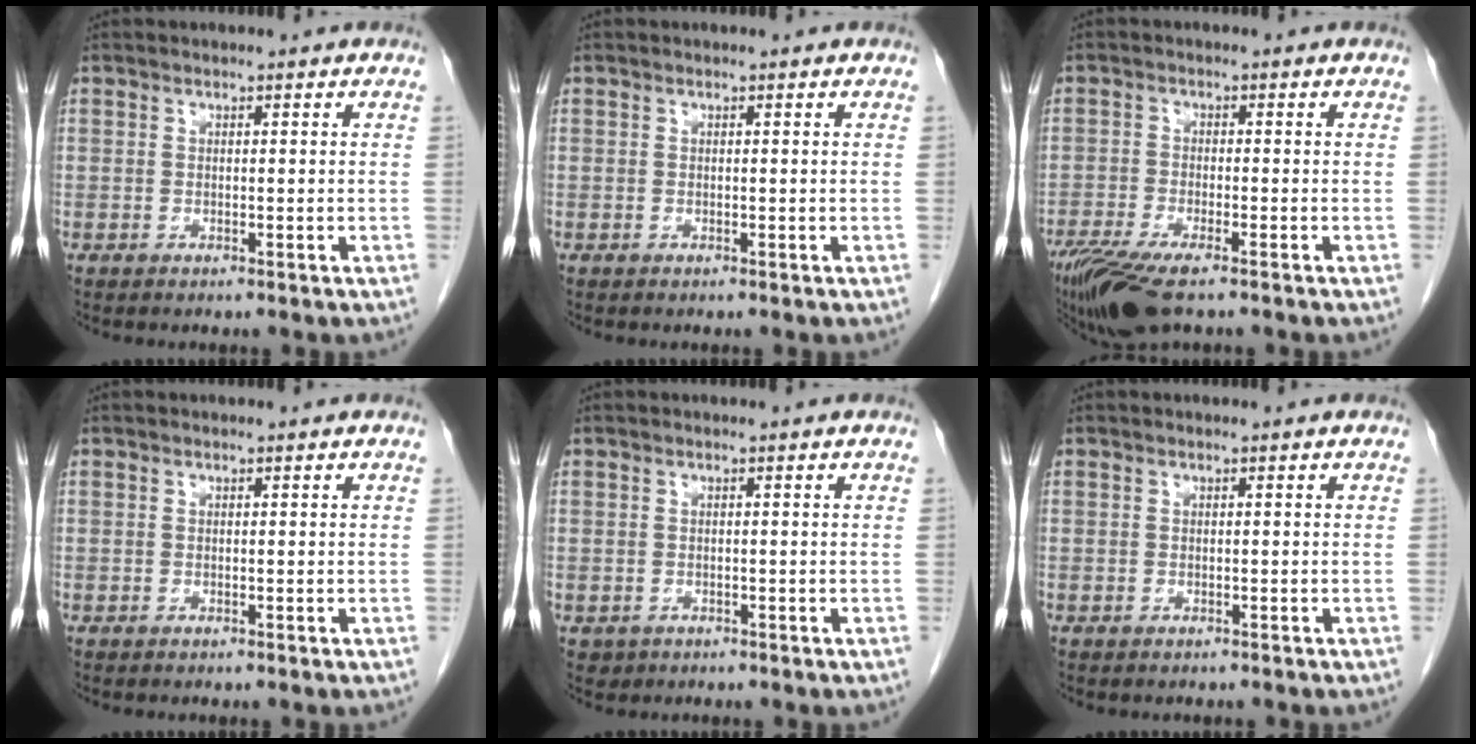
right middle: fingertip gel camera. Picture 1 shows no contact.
{"total": 0.0}
{"total": 9.3, "force": [-6.6, 2.0, 6.3], "torque": [-0.111, -0.021, -0.111]}
{"total": 0.0}
{"total": 1.2, "force": [-0.5, 1.1, 0.2], "torque": [-0.008, 0.004, 0.000]}
{"total": 0.5, "force": [-0.5, 0.2, 0.1], "torque": [-0.009, 0.000, -0.007]}